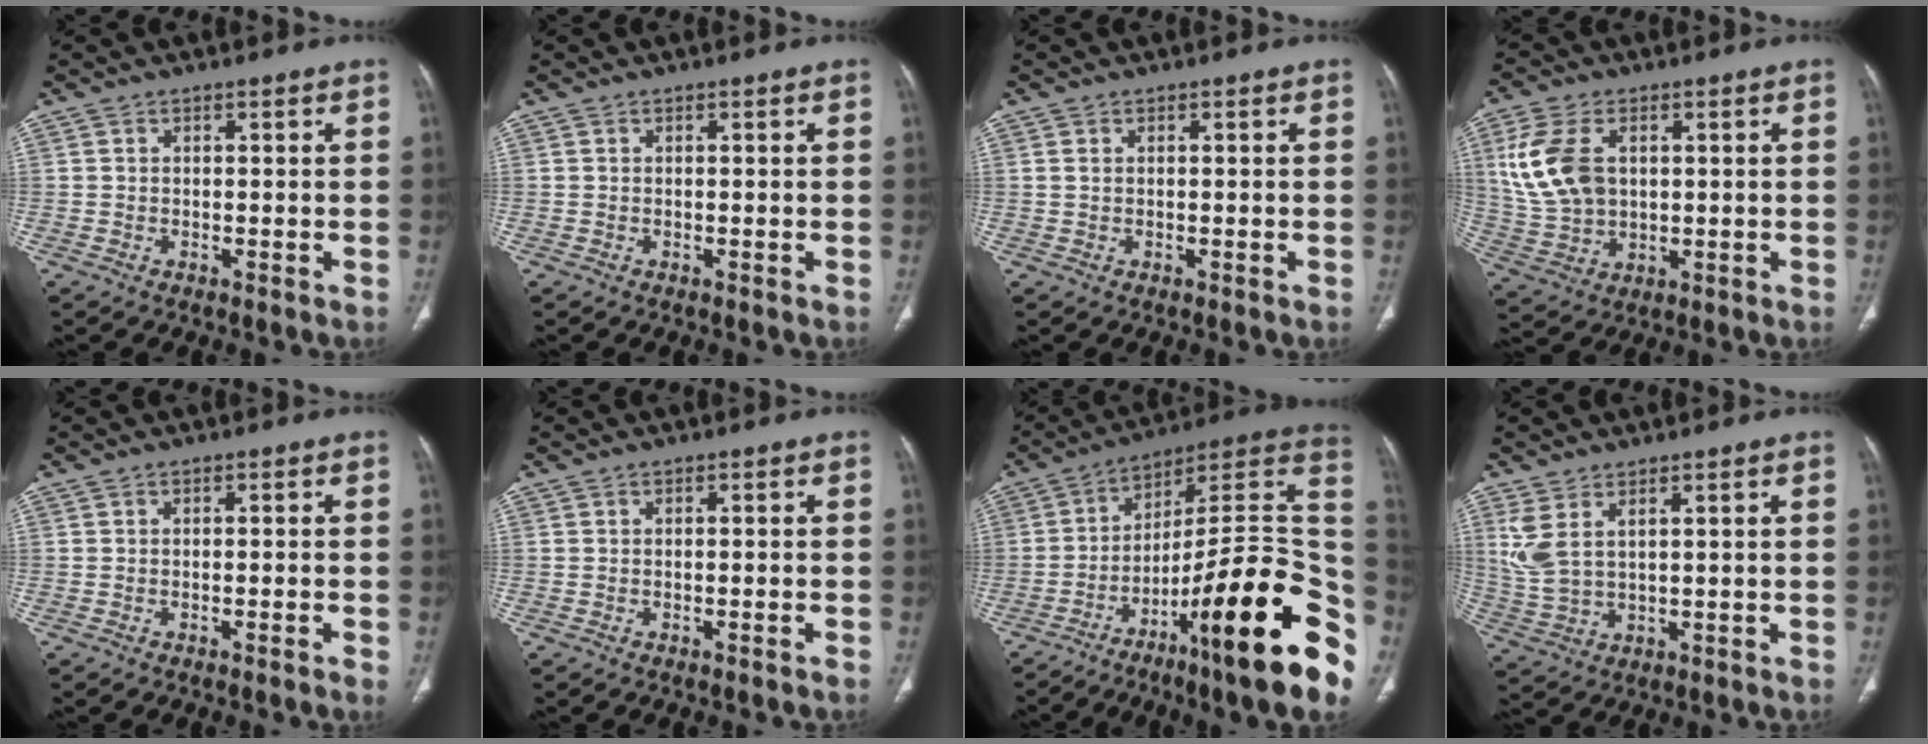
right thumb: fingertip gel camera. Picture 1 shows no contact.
{"total": 0.0}
{"total": 0.9, "force": [0.2, 0.6, 0.6], "torque": [-0.018, 0.003, 0.007]}
{"total": 12.8, "force": [3.0, 8.4, 9.2], "torque": [-0.190, -0.001, 0.068]}
{"total": 1.6, "force": [-0.7, 0.1, 1.5], "torque": [-0.029, 0.000, -0.008]}
{"total": 1.0, "force": [-0.6, 0.0, 0.7], "torque": [-0.019, 0.007, -0.003]}
{"total": 30.4, "force": [-12.0, 6.3, 27.2], "torque": [-0.308, 0.070, -0.179]}
{"total": 6.4, "force": [2.7, 3.0, 5.0], "torque": [-0.120, -0.008, 0.070]}